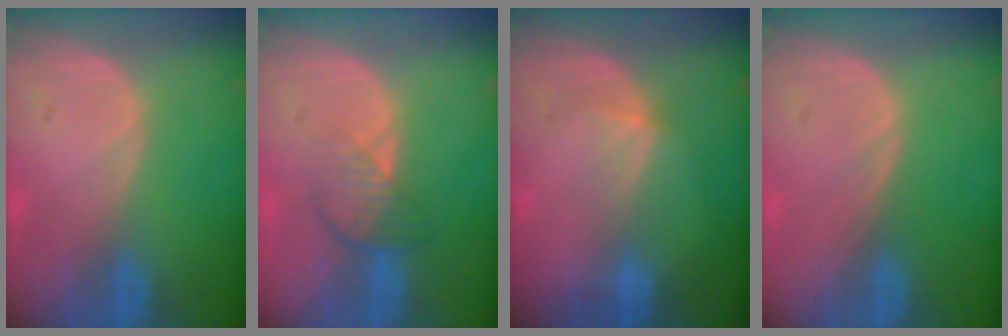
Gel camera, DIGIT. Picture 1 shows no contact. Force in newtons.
{"total": 4.3, "press": 3.7, "slide": 2.1}
{"total": 2.7, "press": 2.4, "slide": 1.2}
{"total": 0.0}